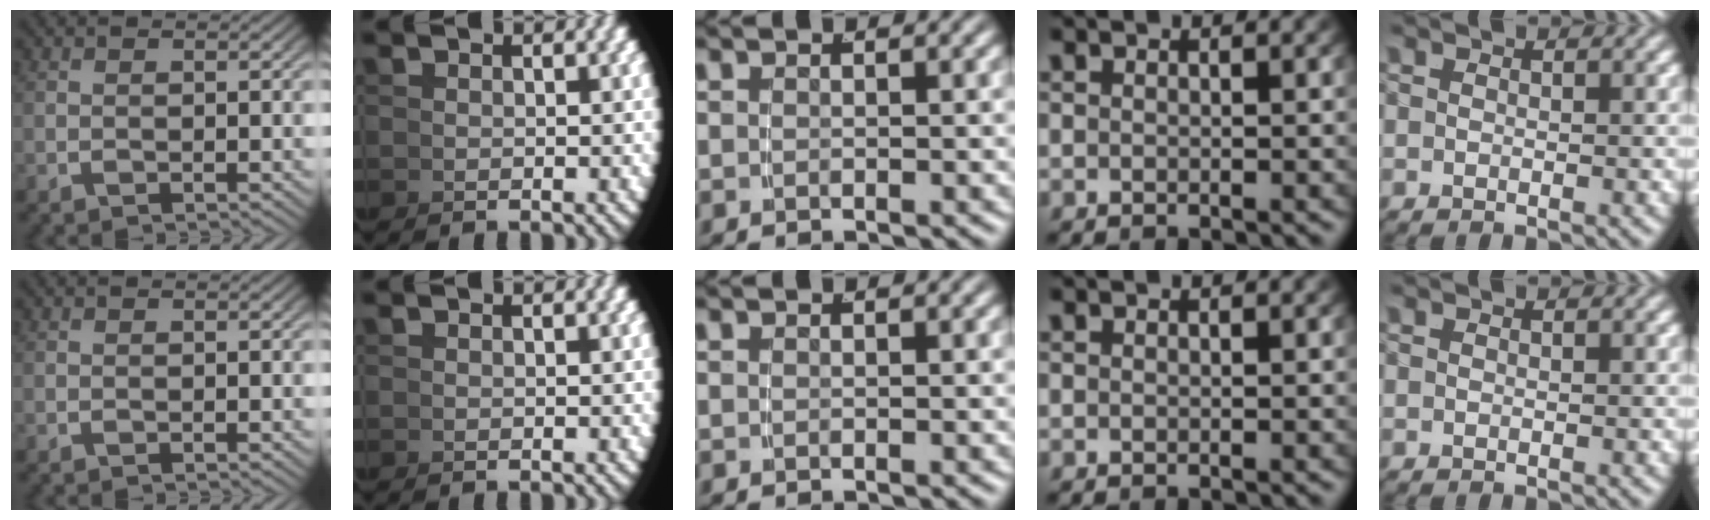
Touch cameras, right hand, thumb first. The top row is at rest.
{"ring": {"total": 0.7, "force": [-0.1, -0.6, -0.3], "torque": [0.004, -0.013, 0.009]}}